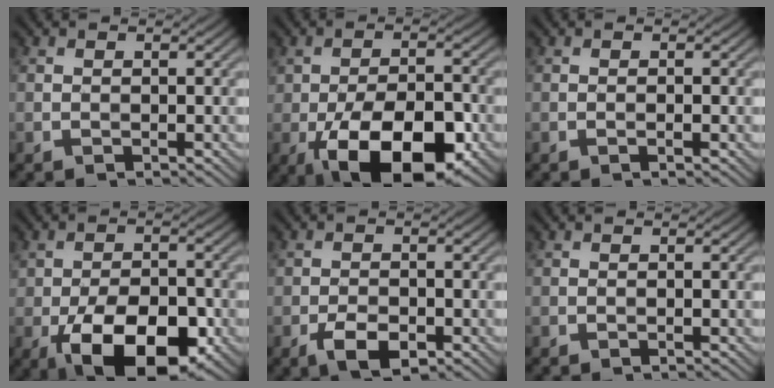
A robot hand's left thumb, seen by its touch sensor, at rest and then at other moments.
{"total": 15.1, "force": [-6.2, 7.4, 11.7], "torque": [-0.192, -0.017, -0.102]}
{"total": 0.8, "force": [-0.3, 0.1, 0.7], "torque": [-0.011, 0.000, -0.006]}
{"total": 13.3, "force": [-5.6, 6.8, 10.0], "torque": [-0.172, -0.024, -0.088]}
{"total": 4.1, "force": [-2.1, 2.1, 2.8], "torque": [-0.051, -0.006, -0.037]}
{"total": 0.0}